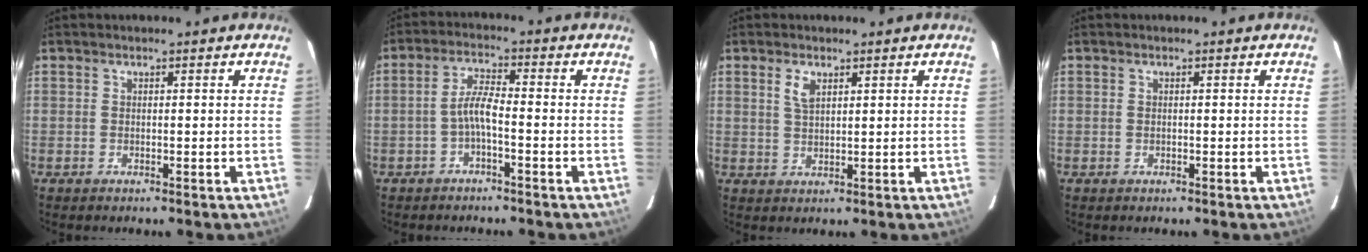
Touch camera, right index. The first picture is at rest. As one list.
[{"total": 3.8, "force": [-1.8, 0.5, 3.4], "torque": [-0.074, 0.011, -0.036]}, {"total": 2.9, "force": [1.5, 1.4, 2.1], "torque": [-0.040, 0.002, 0.030]}, {"total": 0.0}]